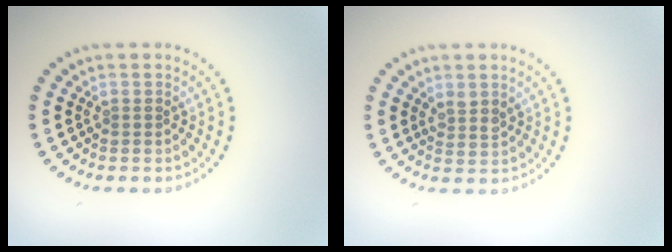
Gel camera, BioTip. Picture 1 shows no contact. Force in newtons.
{"total": 1.4, "press": 1.2, "slide": 0.7}